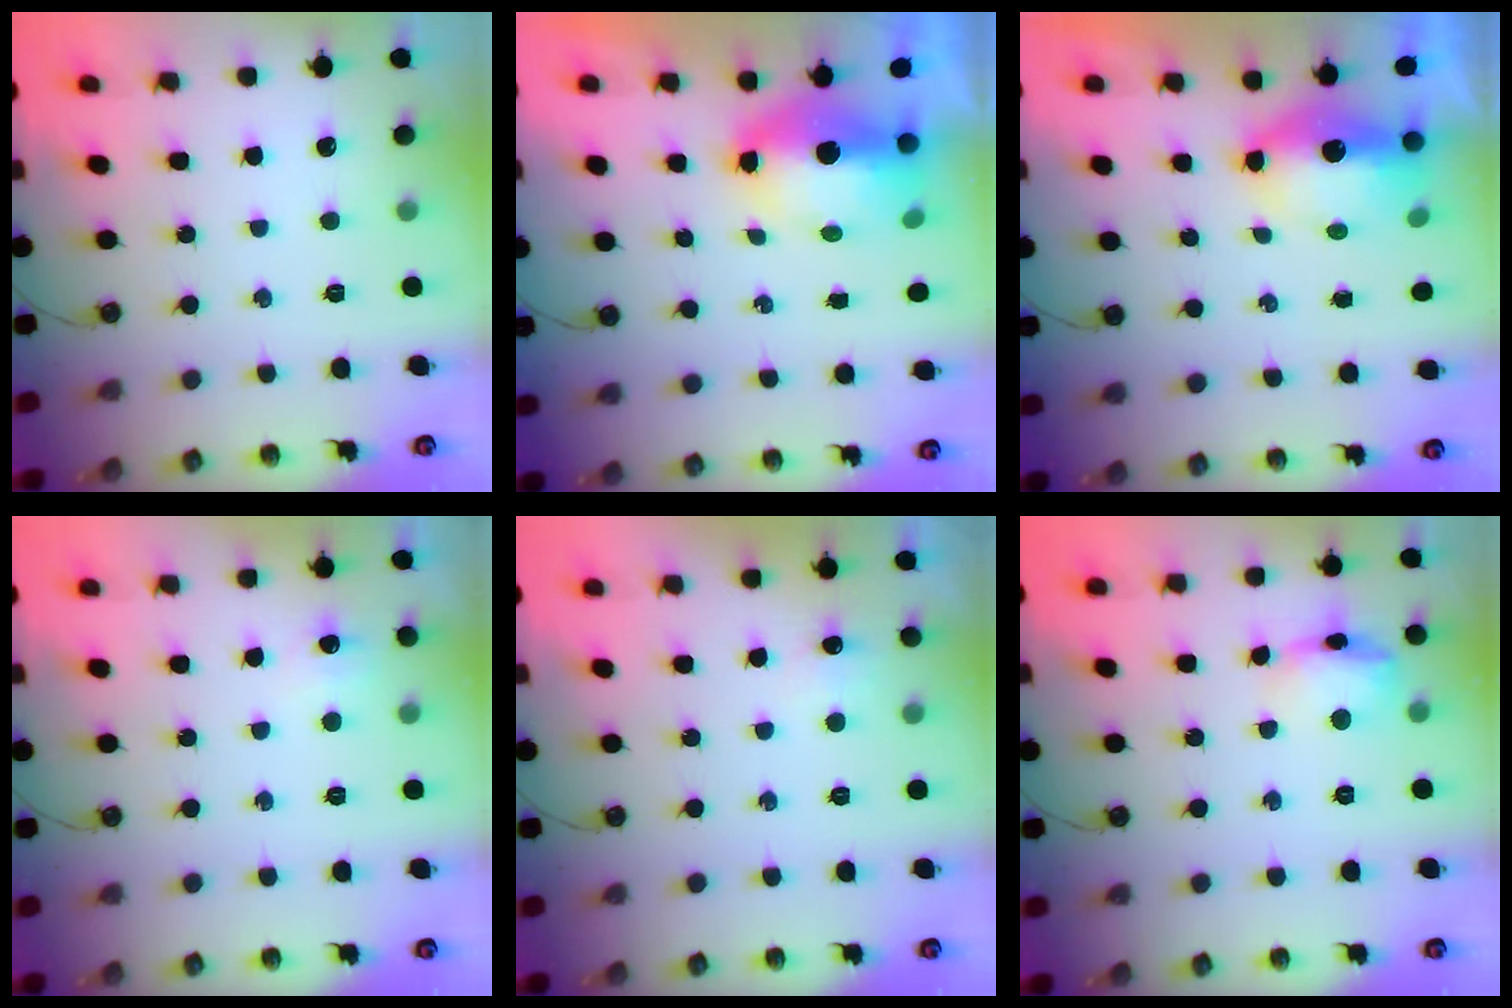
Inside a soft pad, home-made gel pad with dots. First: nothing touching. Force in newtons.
{"total": 8.8, "press": 8.6, "slide": 1.6}
{"total": 7.8, "press": 7.7, "slide": 1.4}
{"total": 3.7, "press": 3.7, "slide": 0.6}
{"total": 5.0, "press": 4.9, "slide": 1.1}
{"total": 11.9, "press": 11.9, "slide": 1.0}